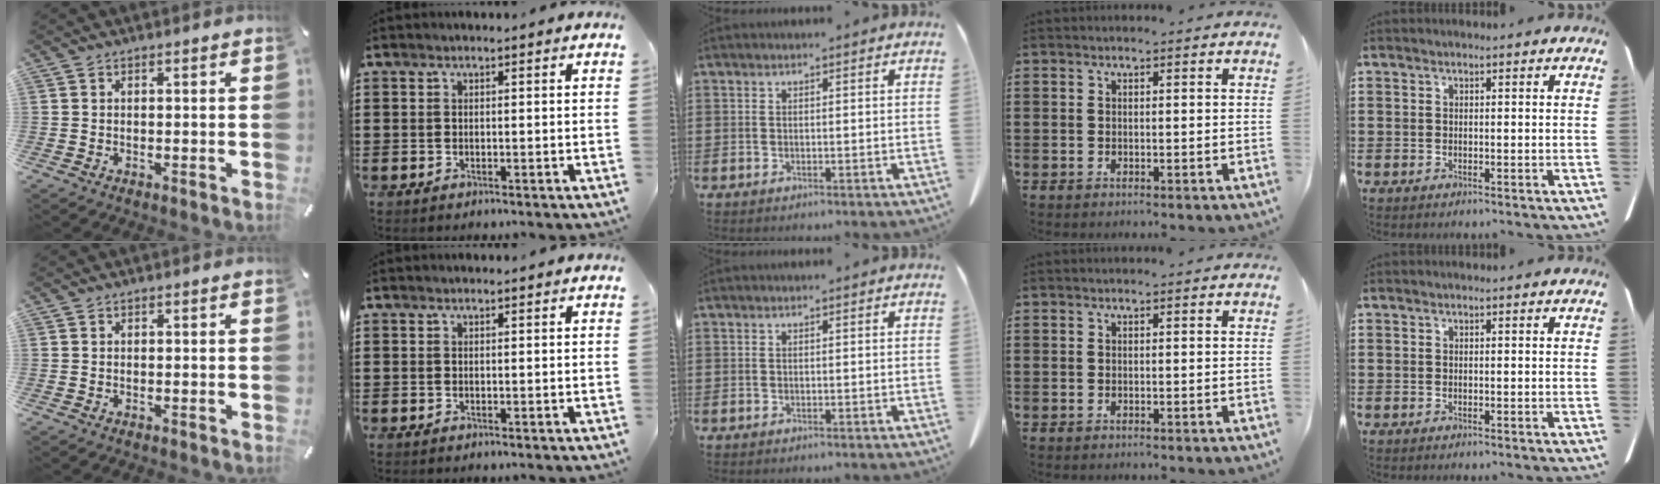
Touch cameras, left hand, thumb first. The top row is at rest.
{}